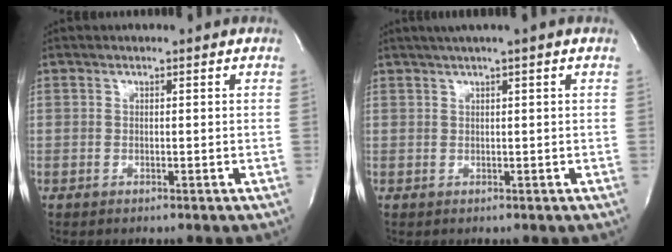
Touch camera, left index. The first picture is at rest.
{"total": 3.3, "force": [2.2, -0.8, 2.3], "torque": [-0.042, 0.015, 0.041]}